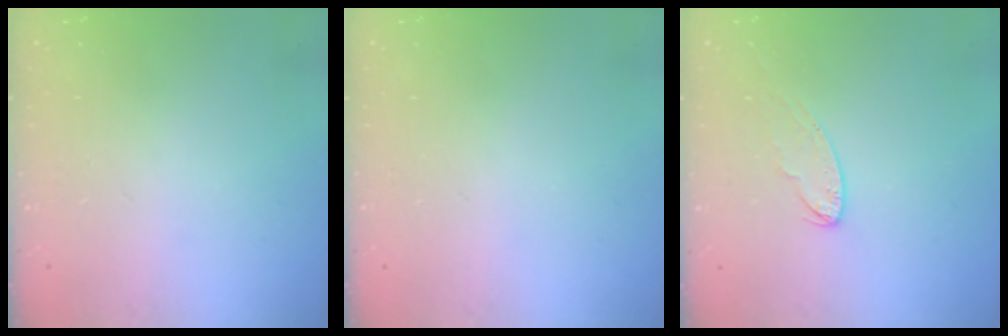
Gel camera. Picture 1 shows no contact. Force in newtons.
{"total": 0.0}
{"total": 7.1, "press": 7.0, "slide": 0.4}